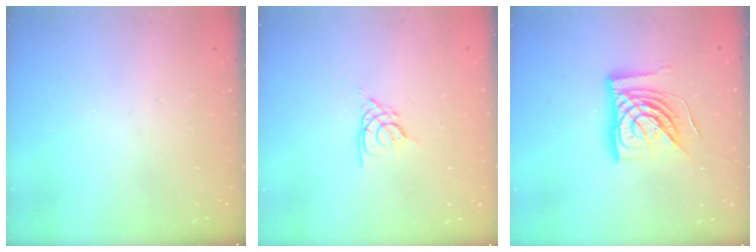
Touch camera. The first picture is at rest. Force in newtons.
{"total": 2.7, "press": 2.7, "slide": 0.4}
{"total": 15.9, "press": 15.8, "slide": 1.9}